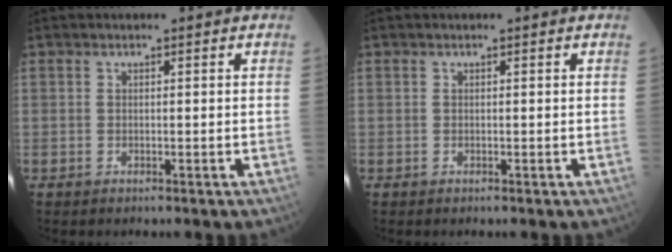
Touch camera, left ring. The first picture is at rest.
{"total": 0.0}